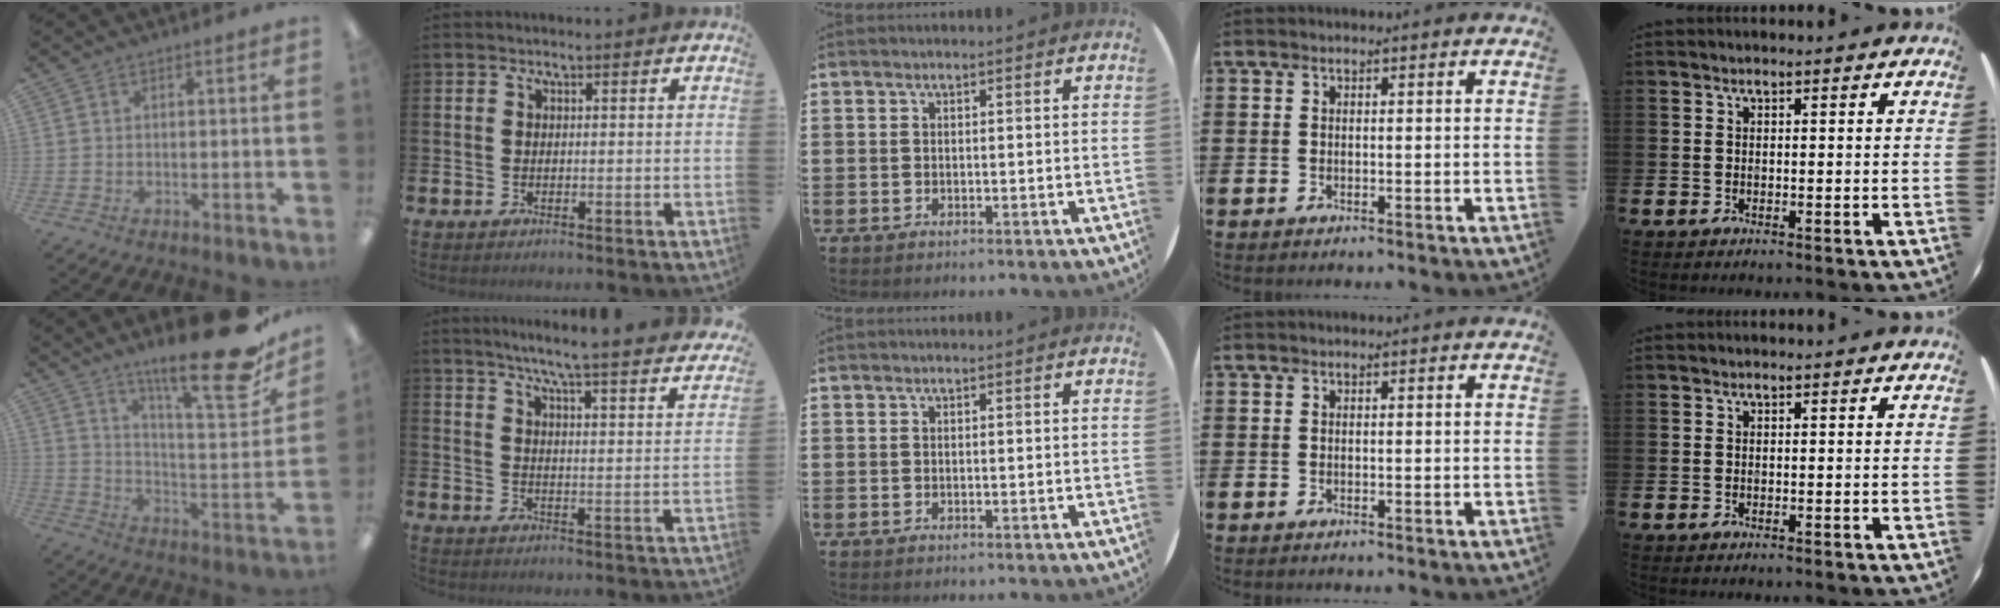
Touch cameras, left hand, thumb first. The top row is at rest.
{"thumb": {"total": 22.3, "force": [16.6, 4.8, 14.2], "torque": [-0.202, -0.126, 0.261]}, "index": {"total": 5.7, "force": [5.3, -0.6, 2.0], "torque": [-0.053, -0.048, 0.084]}}